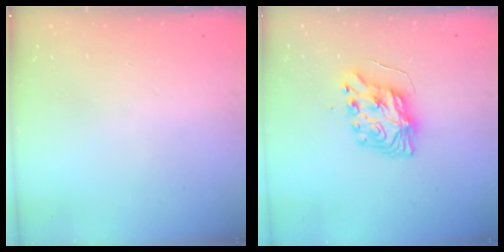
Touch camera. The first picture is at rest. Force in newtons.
{"total": 8.2, "press": 8.2, "slide": 0.6}